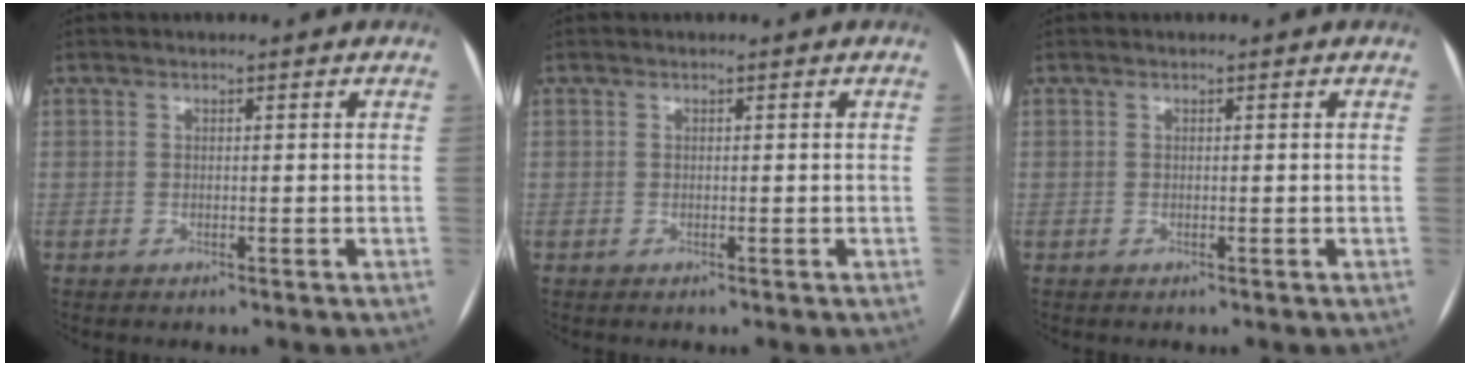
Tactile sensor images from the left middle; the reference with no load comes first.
{"total": 0.0}
{"total": 0.0}